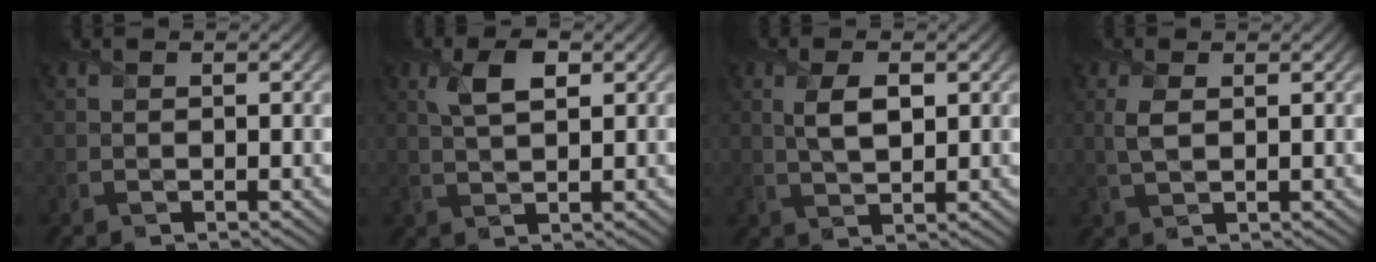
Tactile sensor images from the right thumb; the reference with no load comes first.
{"total": 4.0, "force": [1.6, 1.6, 3.3], "torque": [-0.069, 0.005, 0.030]}
{"total": 3.8, "force": [1.0, 1.7, 3.2], "torque": [-0.074, -0.001, 0.023]}
{"total": 2.3, "force": [0.7, 1.0, 1.9], "torque": [-0.051, -0.001, 0.016]}